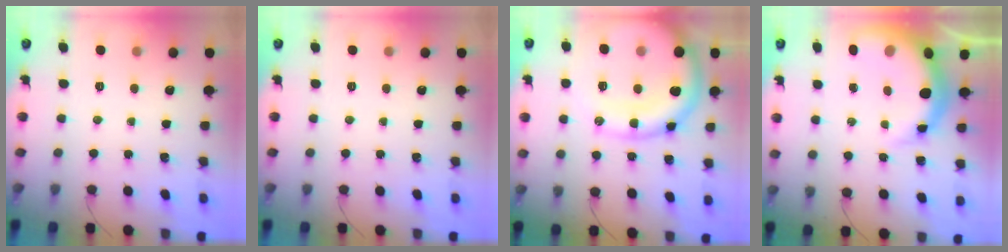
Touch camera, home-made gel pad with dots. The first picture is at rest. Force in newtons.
{"total": 0.0}
{"total": 20.1, "press": 20.0, "slide": 2.1}
{"total": 9.6, "press": 9.3, "slide": 2.5}